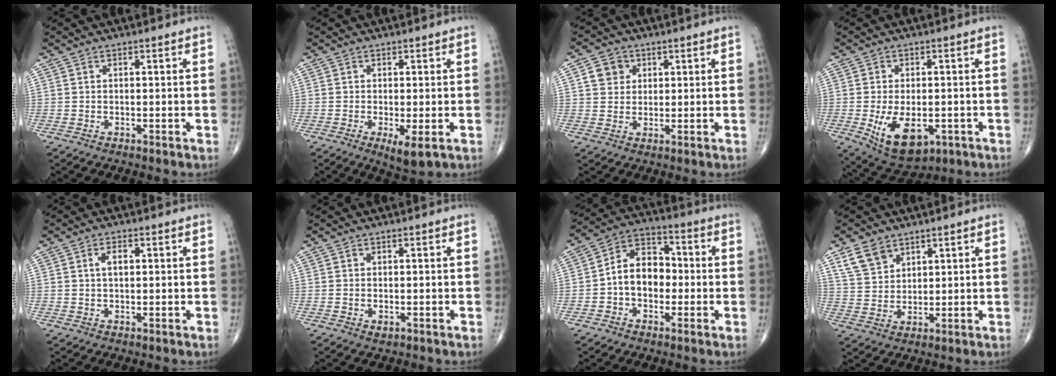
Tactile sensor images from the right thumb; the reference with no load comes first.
{"total": 4.5, "force": [-1.4, 1.2, 4.1], "torque": [-0.071, -0.016, -0.021]}
{"total": 4.9, "force": [1.7, 4.2, 1.7], "torque": [-0.009, -0.002, 0.027]}
{"total": 11.3, "force": [-3.2, 6.3, 8.8], "torque": [-0.135, -0.005, -0.033]}
{"total": 2.6, "force": [0.7, 1.4, 2.2], "torque": [-0.034, 0.003, 0.012]}
{"total": 1.2, "force": [-0.4, 0.7, 0.9], "torque": [-0.014, -0.003, -0.003]}
{"total": 10.4, "force": [-1.1, 7.5, 7.0], "torque": [-0.086, 0.035, -0.032]}
{"total": 6.4, "force": [4.2, 4.1, 2.6], "torque": [-0.036, -0.019, 0.089]}